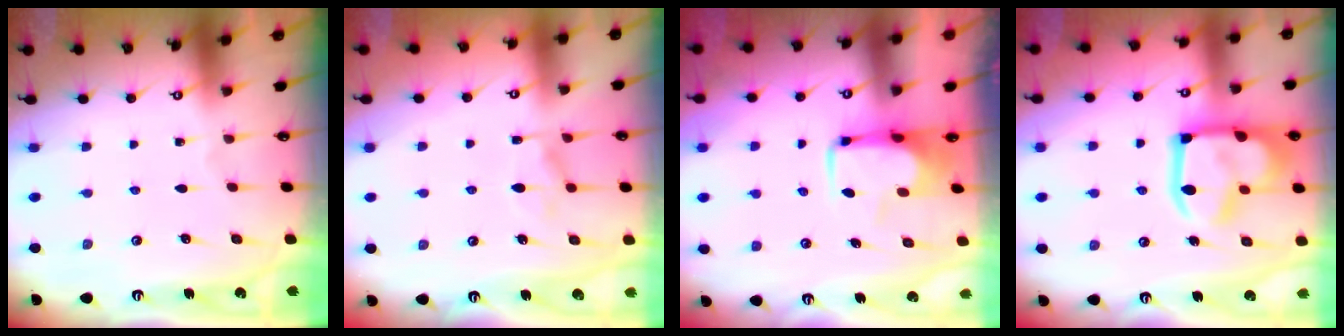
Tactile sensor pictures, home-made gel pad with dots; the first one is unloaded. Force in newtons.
{"total": 1.6, "press": 0.4, "slide": 1.6}
{"total": 2.2, "press": 2.1, "slide": 0.7}
{"total": 21.7, "press": 21.7, "slide": 1.7}